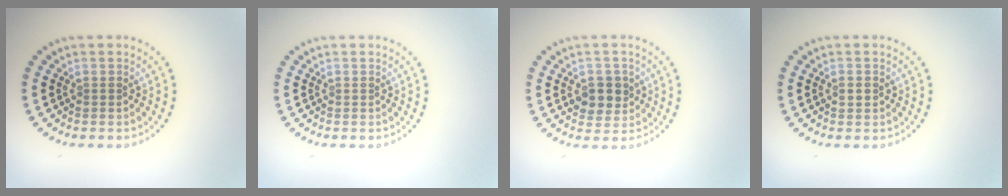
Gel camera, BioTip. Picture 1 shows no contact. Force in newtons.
{"total": 0.0}
{"total": 2.9, "press": 2.8, "slide": 0.8}
{"total": 1.2, "press": 1.2, "slide": 0.1}